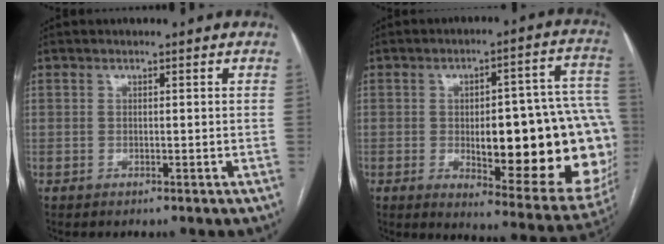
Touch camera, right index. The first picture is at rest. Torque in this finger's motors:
{"motor_torque": [1.94, -0.19, 1.05, 0.19]}